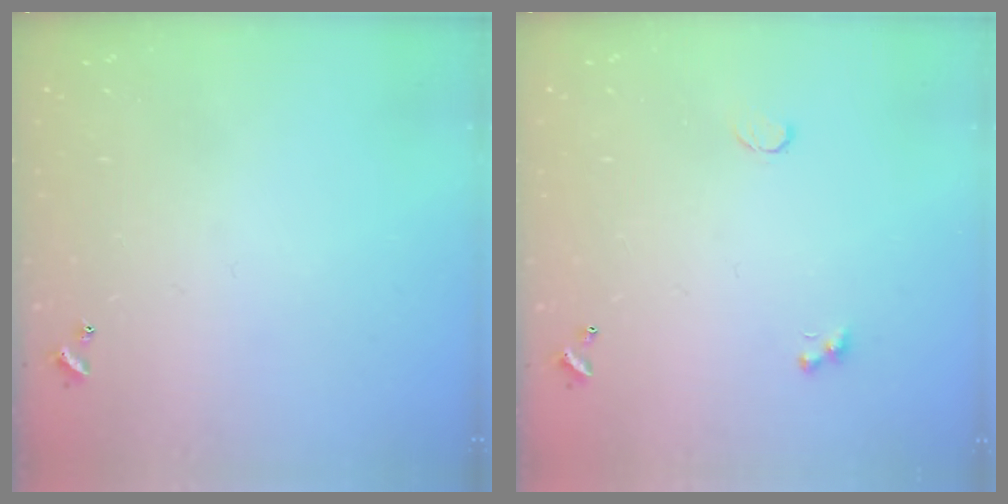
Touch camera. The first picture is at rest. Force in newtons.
{"total": 0.6, "press": 0.4, "slide": 0.4}